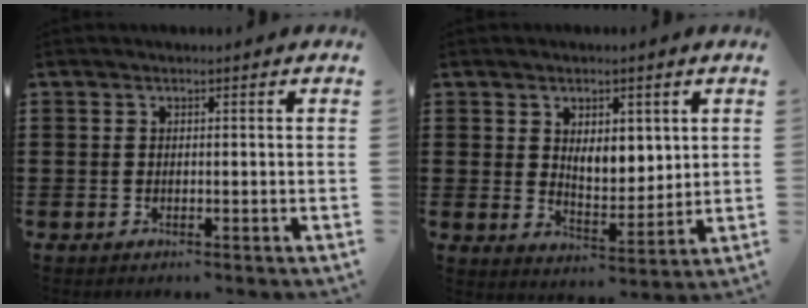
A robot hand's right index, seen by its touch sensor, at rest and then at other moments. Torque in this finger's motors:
{"motor_torque": [0.98, 1.16, 0.14, 0.04]}